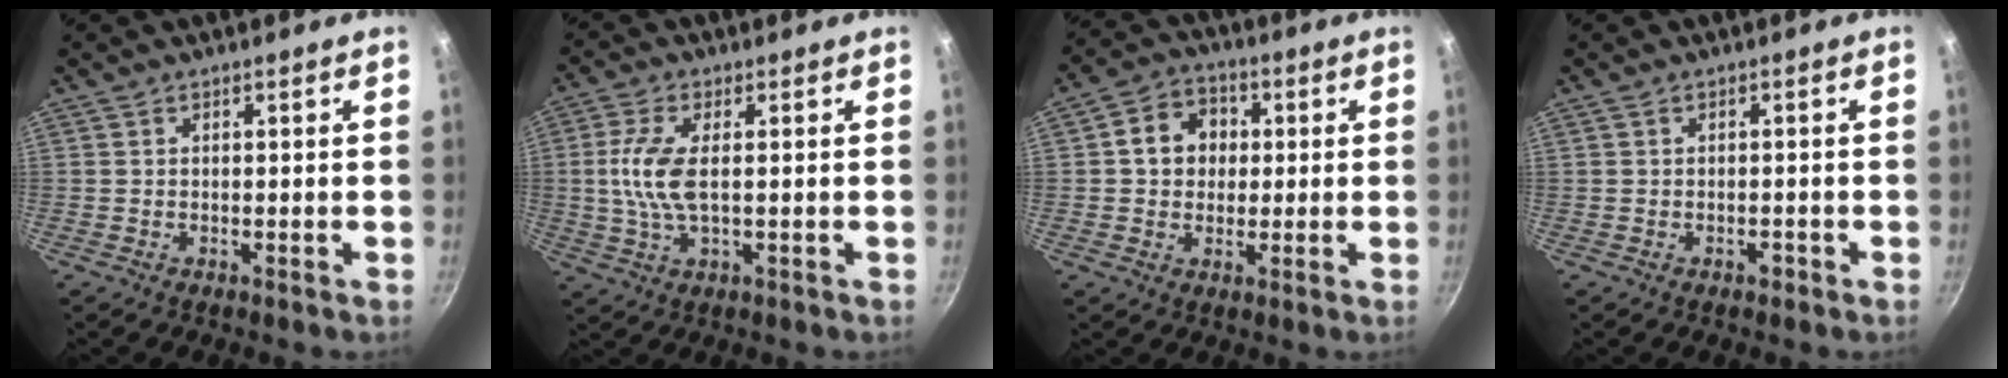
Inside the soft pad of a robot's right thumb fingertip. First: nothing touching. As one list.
[{"total": 7.8, "force": [0.4, 3.2, 7.2], "torque": [-0.159, 0.003, 0.005]}, {"total": 8.1, "force": [1.2, 6.9, 4.1], "torque": [-0.037, 0.010, 0.008]}, {"total": 1.2, "force": [-0.6, 0.7, 0.7], "torque": [-0.005, 0.011, -0.005]}]